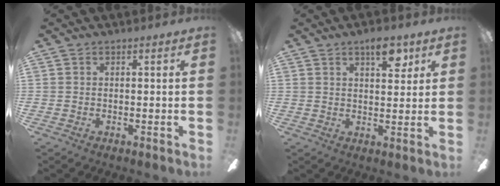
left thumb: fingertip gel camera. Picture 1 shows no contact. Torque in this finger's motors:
{"motor_torque": [0.87, 0.67, 0.46, -0.34, 0.03]}